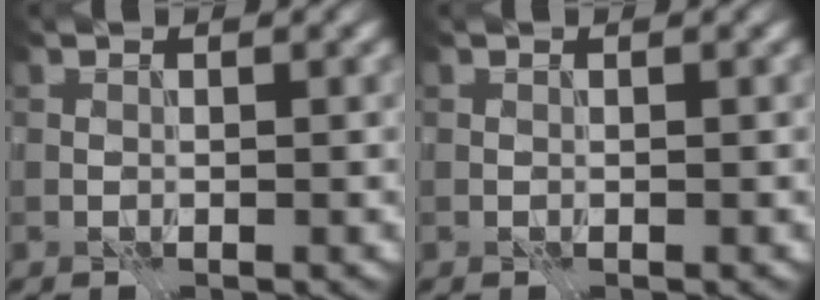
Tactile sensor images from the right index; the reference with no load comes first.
{"total": 0.0}